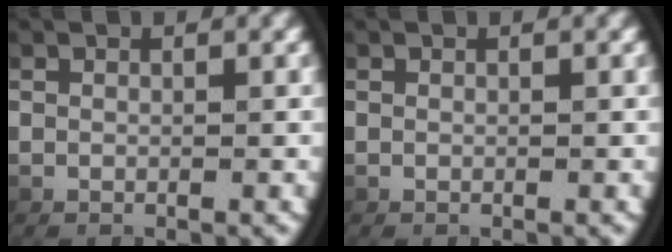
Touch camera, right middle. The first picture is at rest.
{"total": 0.0}